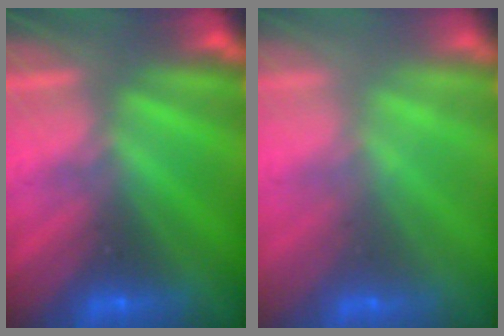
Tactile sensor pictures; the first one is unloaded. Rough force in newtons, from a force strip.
{"total": 2.2}